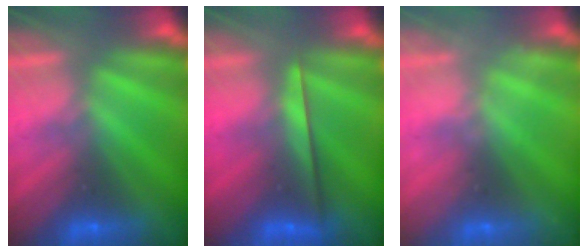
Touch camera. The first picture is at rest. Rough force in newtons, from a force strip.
{"total": 2.3}
{"total": 2.3}